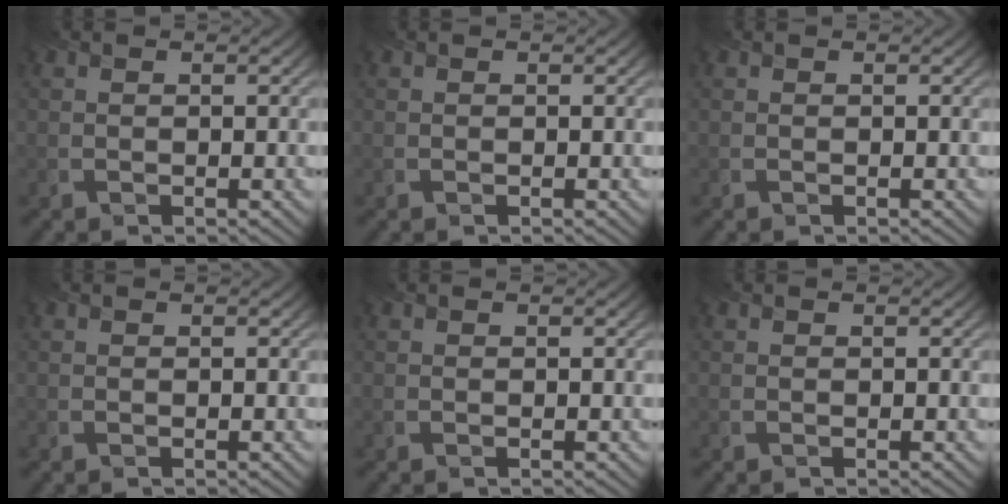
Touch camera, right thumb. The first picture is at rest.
{"total": 0.0}
{"total": 0.0}
{"total": 0.0}
{"total": 0.0}
{"total": 0.0}